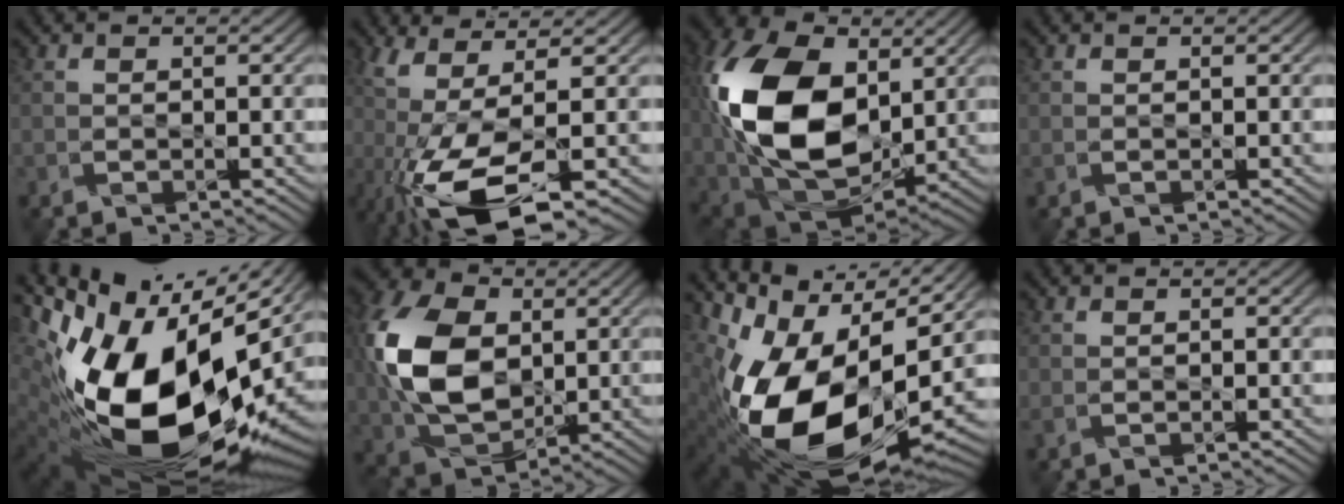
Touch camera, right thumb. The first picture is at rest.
{"total": 11.6, "force": [-4.2, 2.7, 10.4], "torque": [-0.211, -0.001, -0.074]}
{"total": 19.6, "force": [2.6, 13.1, 14.4], "torque": [-0.346, -0.004, 0.050]}
{"total": 0.0}
{"total": 22.1, "force": [0.3, 11.8, 18.6], "torque": [-0.377, -0.063, 0.019]}
{"total": 14.4, "force": [1.8, 9.7, 10.5], "torque": [-0.261, 0.013, 0.034]}
{"total": 18.7, "force": [-0.5, 11.1, 15.0], "torque": [-0.309, -0.041, 0.011]}
{"total": 0.6, "force": [0.2, 0.2, 0.5], "torque": [-0.015, 0.001, 0.003]}